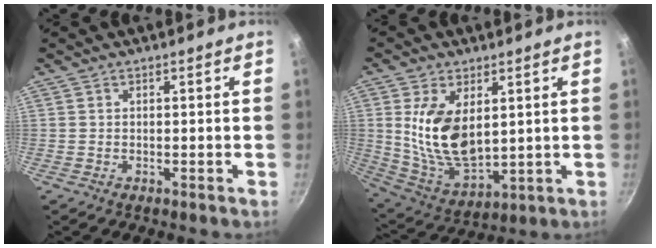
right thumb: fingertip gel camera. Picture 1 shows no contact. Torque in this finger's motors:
{"motor_torque": [1.94, 1.75, 1.38, -1.38, 0.20]}